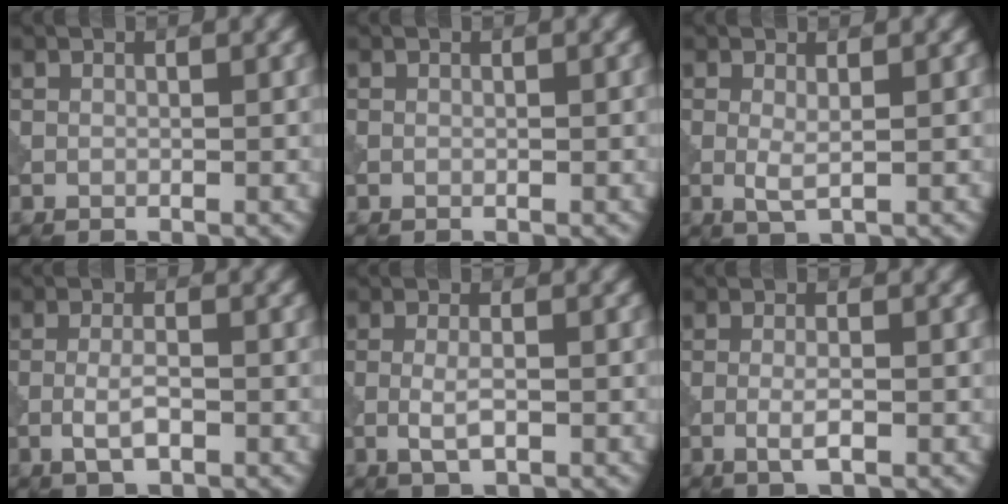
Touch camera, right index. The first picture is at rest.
{"total": 0.0}
{"total": 1.6, "force": [0.1, 0.3, 1.6], "torque": [-0.034, -0.002, 0.001]}
{"total": 2.4, "force": [-0.9, 0.7, 2.2], "torque": [-0.044, 0.002, -0.020]}
{"total": 2.2, "force": [-0.6, 0.6, 2.0], "torque": [-0.042, -0.001, -0.013]}
{"total": 2.0, "force": [-0.7, 0.4, 1.9], "torque": [-0.038, 0.001, -0.017]}